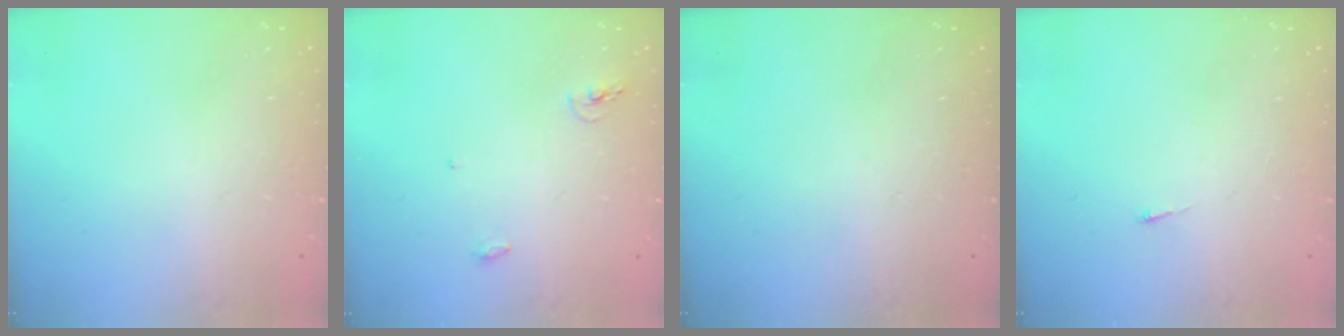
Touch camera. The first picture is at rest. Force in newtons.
{"total": 4.5, "press": 4.2, "slide": 1.5}
{"total": 0.0}
{"total": 2.6, "press": 2.5, "slide": 0.3}